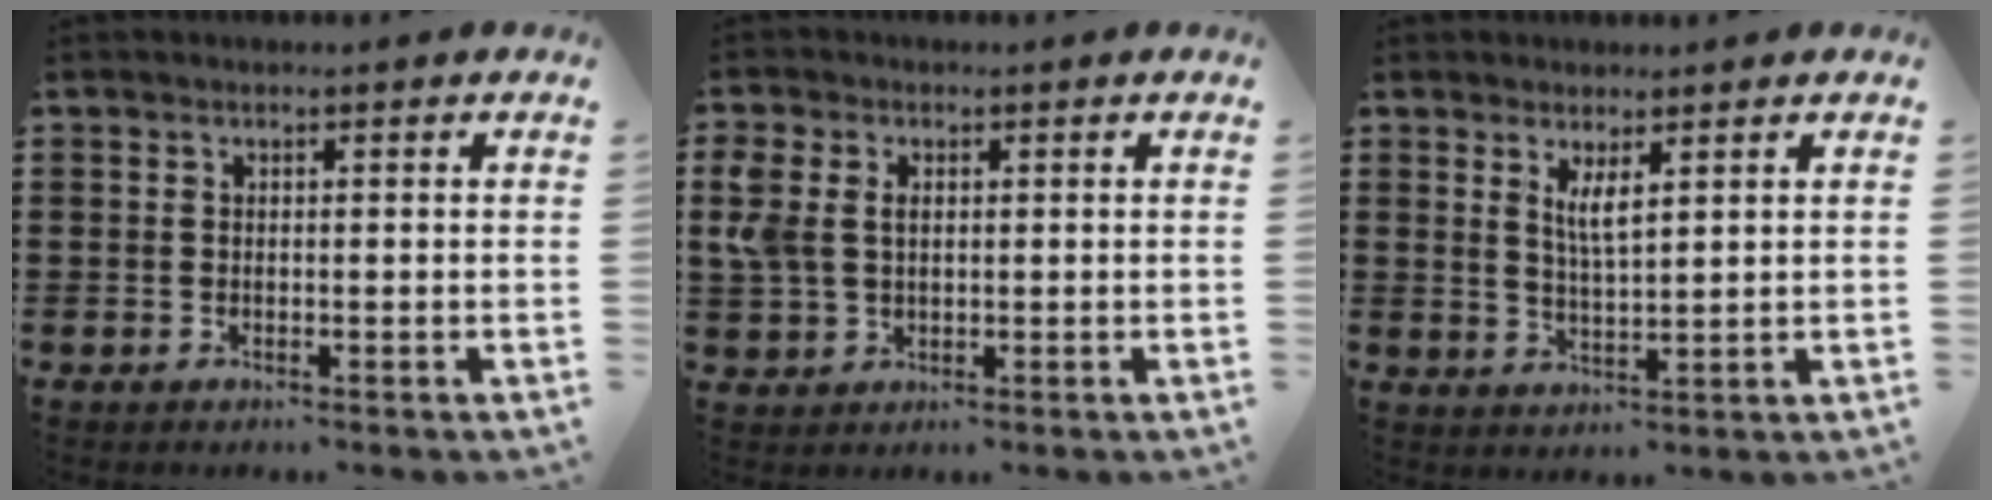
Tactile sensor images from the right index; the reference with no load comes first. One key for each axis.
{"total": 4.2, "fx": 1.1, "fy": 2.9, "fz": 2.8, "tx": -0.080, "ty": 0.006, "tz": 0.013}
{"total": 3.4, "fx": 1.8, "fy": 0.7, "fz": 2.8, "tx": -0.059, "ty": 0.002, "tz": 0.030}